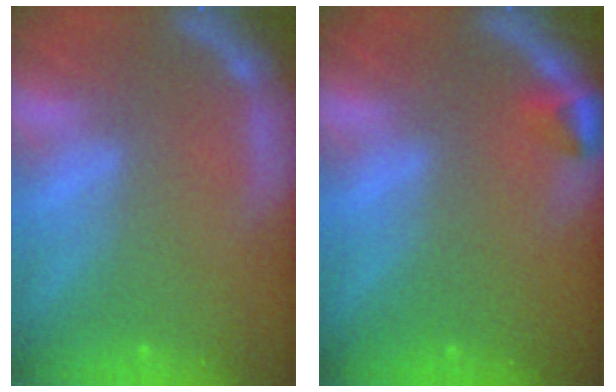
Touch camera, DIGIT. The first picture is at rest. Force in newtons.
{"total": 1.5}